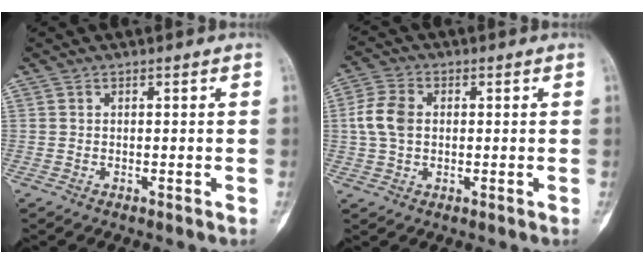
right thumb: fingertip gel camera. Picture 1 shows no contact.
{"total": 6.5, "force": [0.5, 4.6, 4.6], "torque": [-0.099, 0.011, 0.006]}